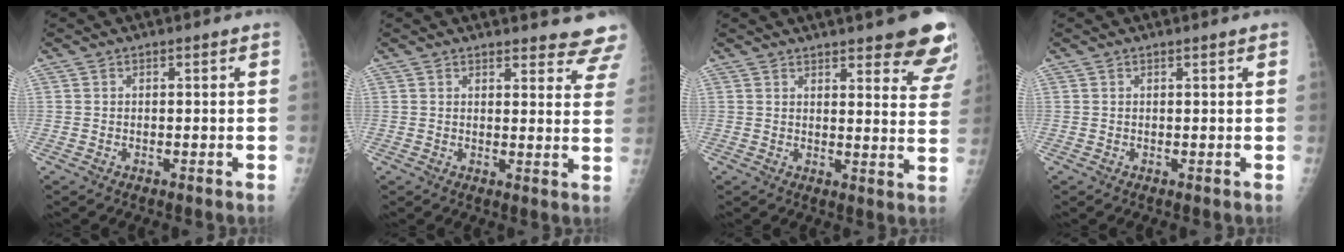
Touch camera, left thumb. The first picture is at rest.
{"total": 11.7, "force": [11.1, 2.4, 2.6], "torque": [0.015, -0.072, 0.100]}
{"total": 16.2, "force": [12.4, 3.8, 9.7], "torque": [-0.091, -0.061, 0.135]}
{"total": 0.9, "force": [0.7, -0.1, 0.5], "torque": [-0.009, 0.000, 0.013]}